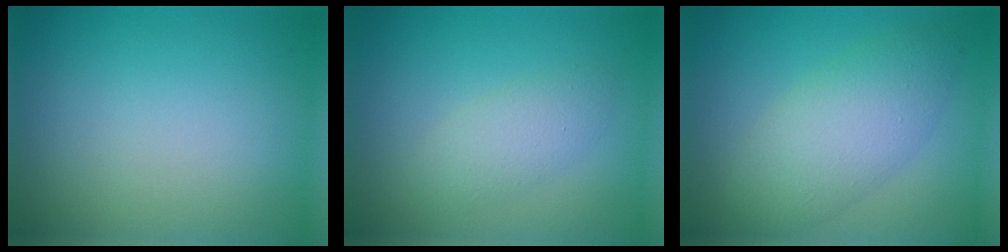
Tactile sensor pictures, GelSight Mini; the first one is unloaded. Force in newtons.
{"total": 2.3, "press": 2.3, "slide": 0.1}
{"total": 5.1, "press": 5.1, "slide": 0.2}